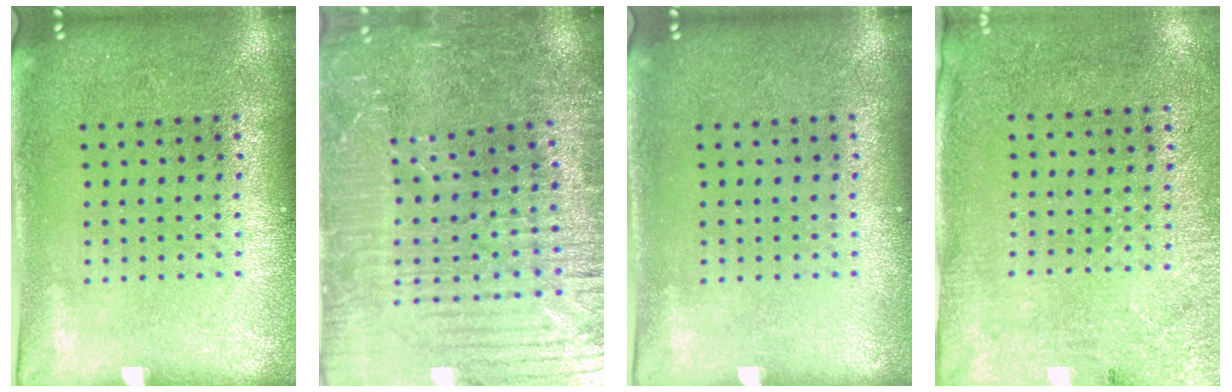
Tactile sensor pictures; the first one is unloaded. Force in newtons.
{"total": 4.4, "press": 4.2, "slide": 1.3}
{"total": 0.0}
{"total": 2.7, "press": 2.2, "slide": 1.6}